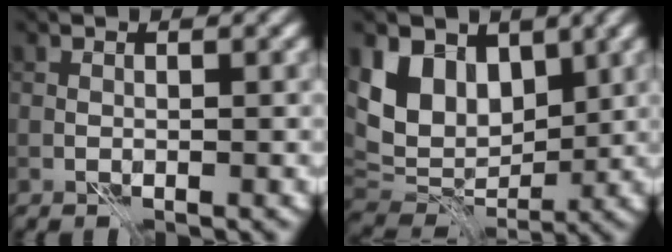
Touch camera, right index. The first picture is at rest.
{"total": 8.4, "force": [3.7, 5.9, 4.7], "torque": [-0.093, 0.005, 0.062]}